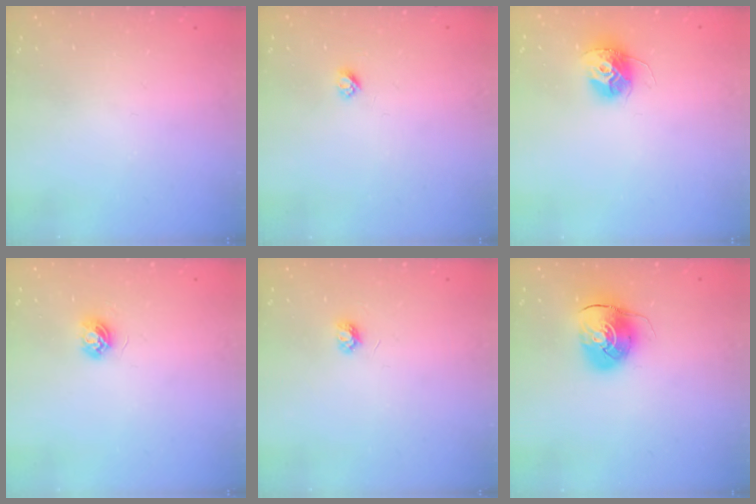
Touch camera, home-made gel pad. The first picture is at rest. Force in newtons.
{"total": 2.7, "press": 2.6, "slide": 0.3}
{"total": 11.8, "press": 11.8, "slide": 0.9}
{"total": 4.2, "press": 4.2, "slide": 0.4}
{"total": 3.5, "press": 3.4, "slide": 0.3}
{"total": 9.1, "press": 9.0, "slide": 0.8}